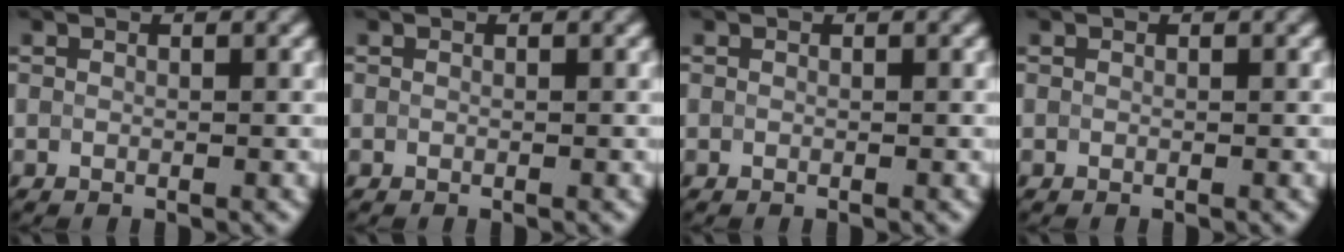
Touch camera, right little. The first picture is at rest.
{"total": 0.0}
{"total": 0.0}
{"total": 0.0}